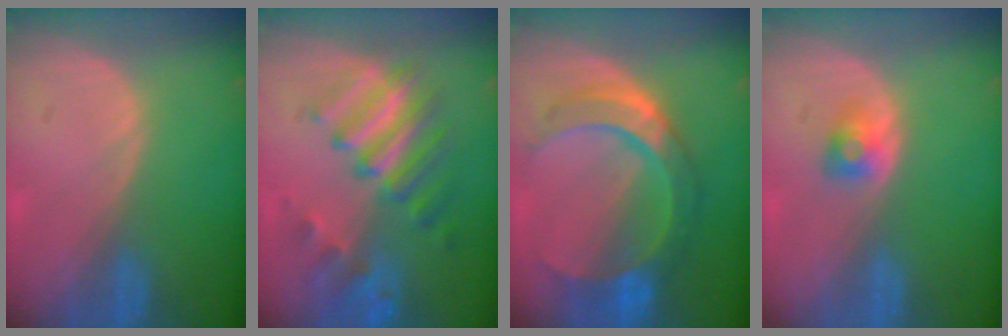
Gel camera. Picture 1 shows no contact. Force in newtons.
{"total": 9.5, "press": 8.3, "slide": 4.7}
{"total": 9.1, "press": 9.1, "slide": 0.8}
{"total": 2.4, "press": 2.3, "slide": 0.8}